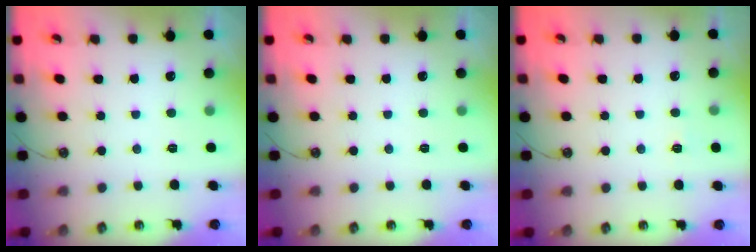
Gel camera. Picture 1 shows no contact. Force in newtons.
{"total": 0.0}
{"total": 2.7, "press": 2.7, "slide": 0.3}